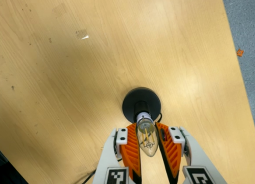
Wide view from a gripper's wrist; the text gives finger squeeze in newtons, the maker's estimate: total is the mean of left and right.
{"total": 12.8, "left": 12.1, "right": 13.4}